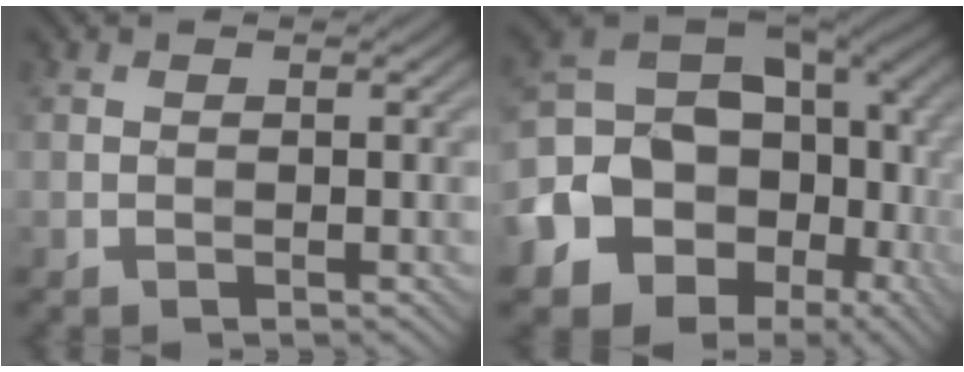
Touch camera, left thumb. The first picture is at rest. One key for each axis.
{"total": 19.6, "fx": -4.5, "fy": 15.6, "fz": 11.0, "tx": -0.226, "ty": -0.032, "tz": -0.057}